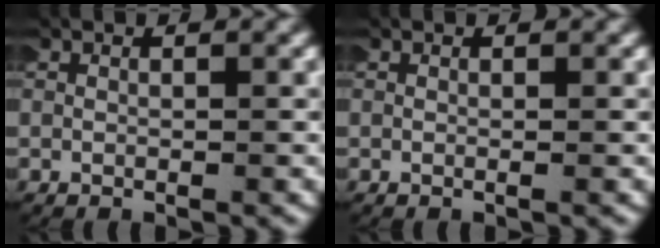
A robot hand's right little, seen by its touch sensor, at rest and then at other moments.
{"total": 0.0}